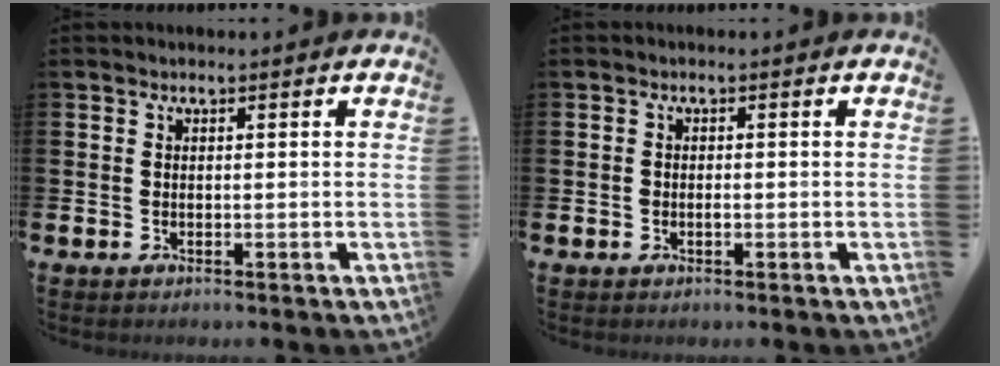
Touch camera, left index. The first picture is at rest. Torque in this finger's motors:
{"motor_torque": [0.09, 0.23, 0.00, 0.03]}